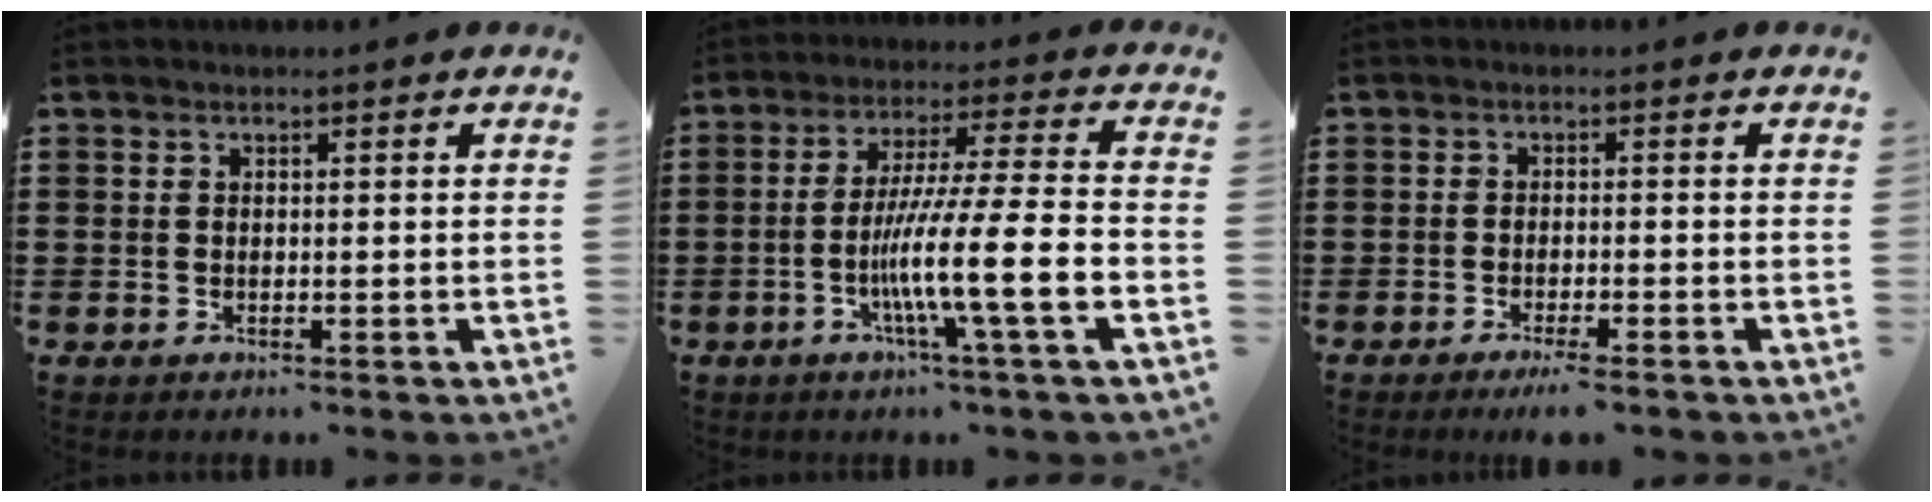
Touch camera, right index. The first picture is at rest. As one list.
[{"total": 12.3, "force": [-4.0, 0.1, 11.7], "torque": [-0.215, -0.011, -0.077]}, {"total": 2.2, "force": [-1.8, -0.3, 1.3], "torque": [-0.029, -0.006, -0.034]}]